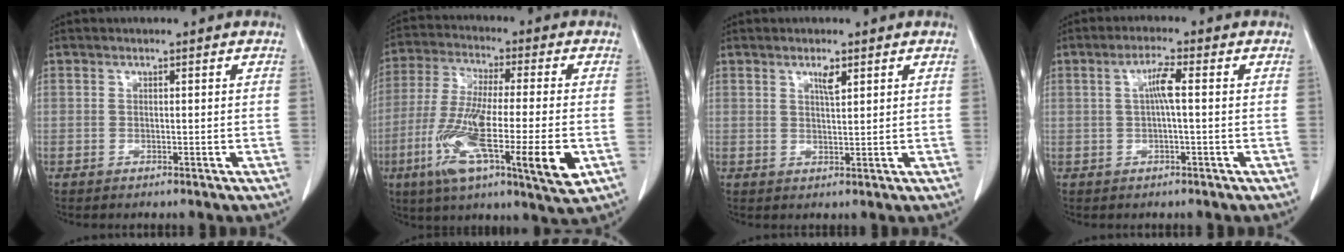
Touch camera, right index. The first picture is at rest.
{"total": 18.7, "force": [-5.9, 2.1, 17.6], "torque": [-0.310, -0.036, -0.103]}
{"total": 2.1, "force": [1.2, 0.3, 1.7], "torque": [-0.032, -0.002, 0.022]}
{"total": 3.5, "force": [0.4, 0.3, 3.5], "torque": [-0.066, 0.006, 0.007]}